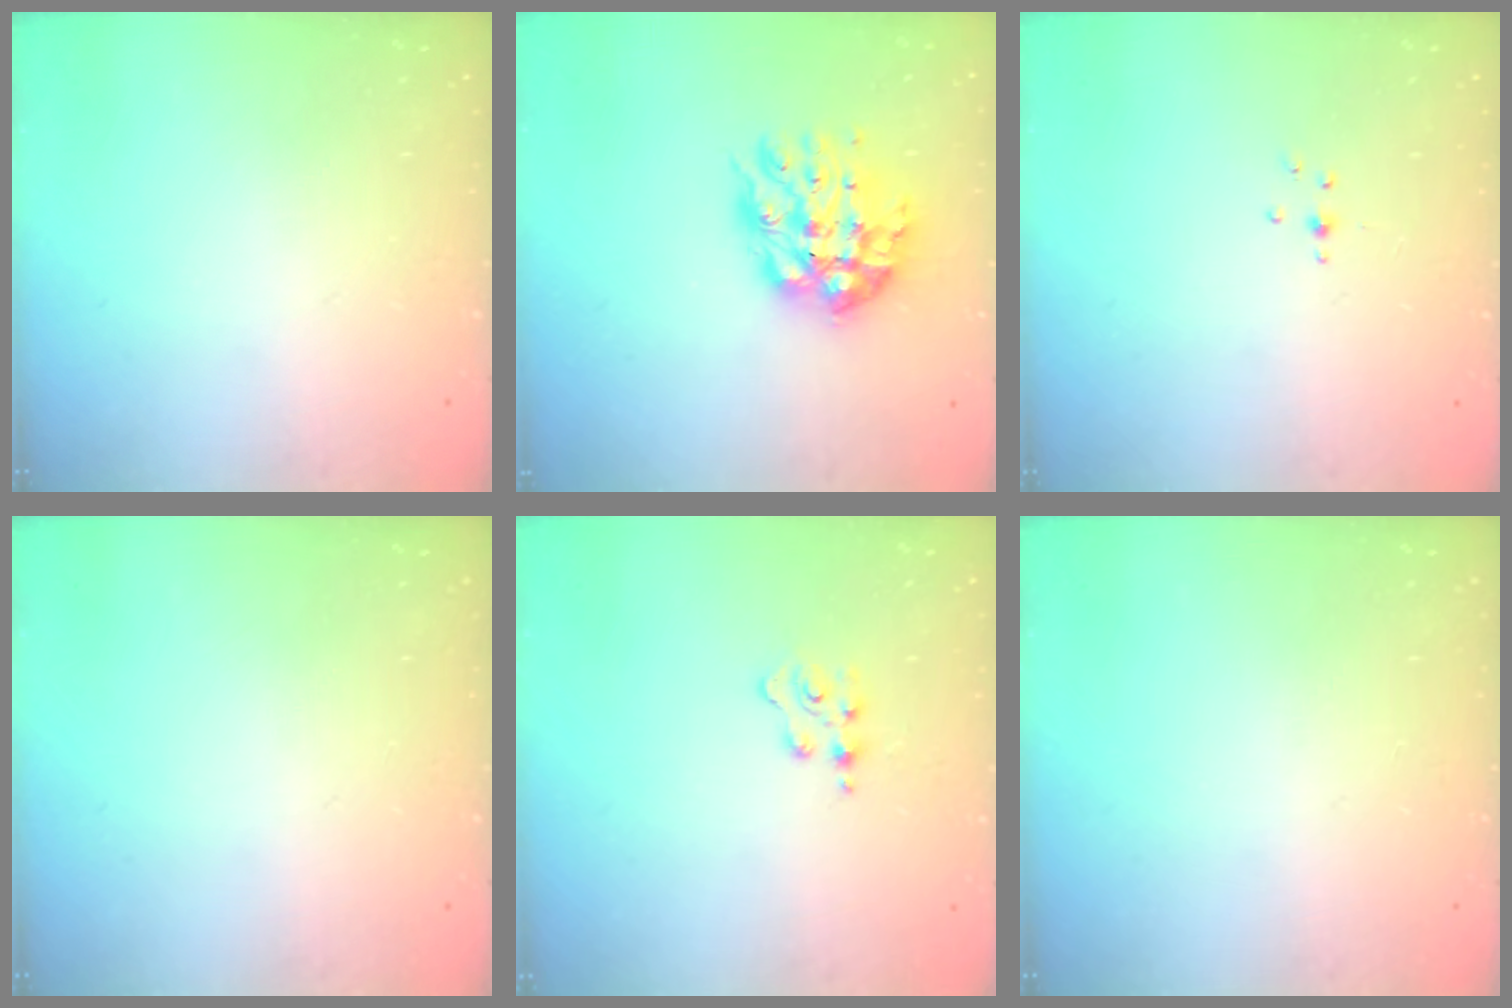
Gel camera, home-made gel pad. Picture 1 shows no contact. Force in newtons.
{"total": 11.5, "press": 11.5, "slide": 1.2}
{"total": 2.3, "press": 1.9, "slide": 1.3}
{"total": 0.0}
{"total": 2.1, "press": 2.1, "slide": 0.3}
{"total": 0.0}